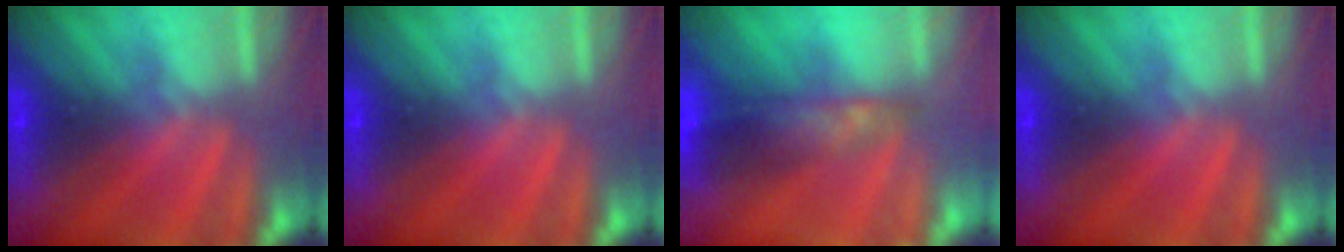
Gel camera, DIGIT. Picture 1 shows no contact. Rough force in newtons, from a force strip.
{"total": 0.0}
{"total": 8.6}
{"total": 0.0}